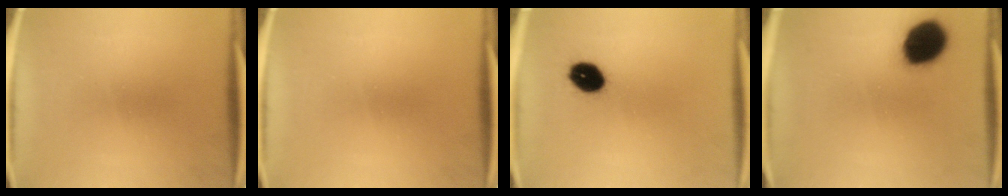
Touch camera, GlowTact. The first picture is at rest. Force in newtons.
{"total": 0.0}
{"total": 7.6}
{"total": 14.3}